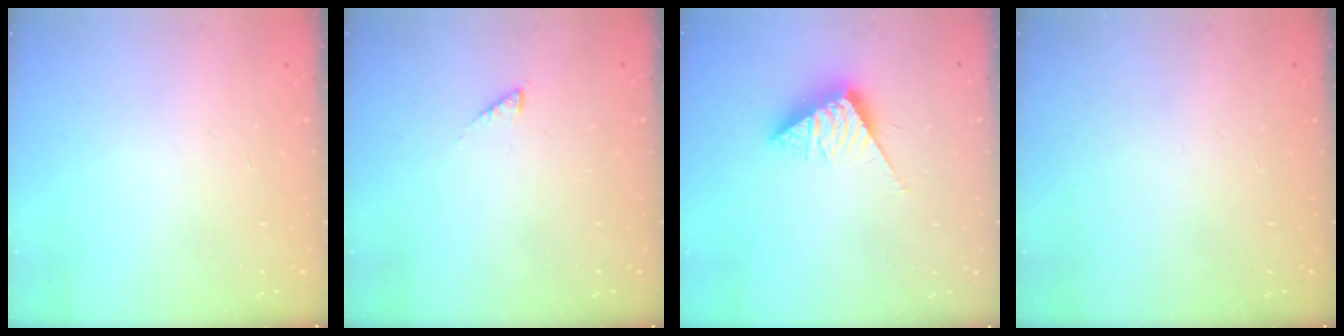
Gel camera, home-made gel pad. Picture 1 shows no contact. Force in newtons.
{"total": 1.2, "press": 1.2, "slide": 0.3}
{"total": 8.2, "press": 8.2, "slide": 0.4}
{"total": 0.0}